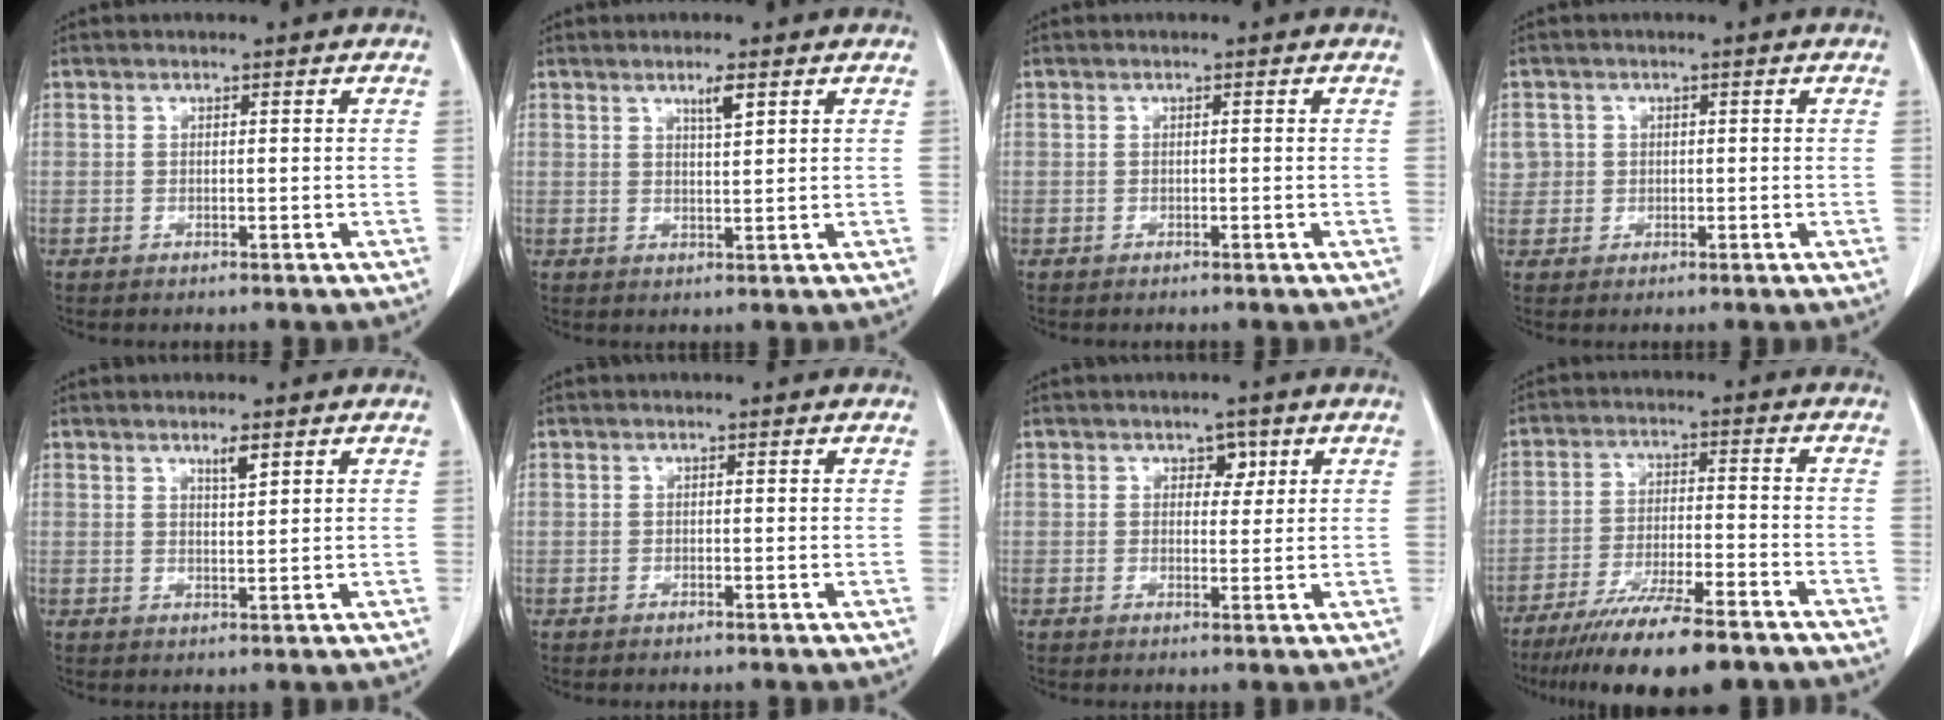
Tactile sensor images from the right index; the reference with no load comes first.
{"total": 2.8, "force": [1.7, 0.2, 2.2], "torque": [-0.039, -0.005, 0.030]}
{"total": 0.0}
{"total": 3.2, "force": [0.6, 3.2, 0.1], "torque": [0.014, 0.007, 0.013]}
{"total": 2.3, "force": [1.6, 0.2, 1.7], "torque": [-0.032, -0.005, 0.029]}
{"total": 0.0}
{"total": 2.5, "force": [1.3, 1.6, 1.4], "torque": [-0.012, 0.001, 0.018]}
{"total": 14.9, "force": [-11.5, 2.0, 9.3], "torque": [-0.151, -0.033, -0.186]}